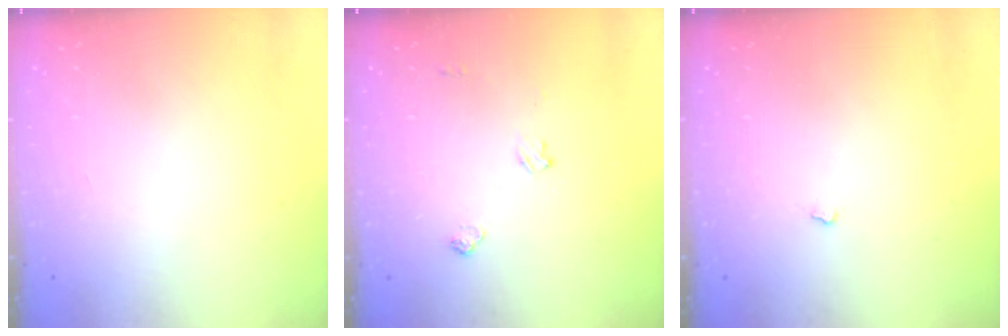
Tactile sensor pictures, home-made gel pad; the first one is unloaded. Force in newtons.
{"total": 5.2, "press": 5.1, "slide": 0.8}
{"total": 1.8, "press": 1.8, "slide": 0.4}